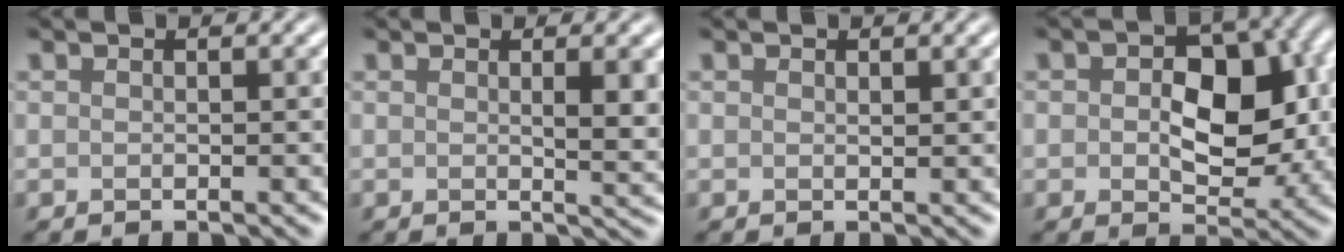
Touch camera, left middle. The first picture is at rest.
{"total": 3.0, "force": [0.7, 0.8, 2.8], "torque": [-0.034, -0.004, 0.010]}
{"total": 0.0}
{"total": 8.2, "force": [0.4, 5.1, 6.3], "torque": [-0.085, -0.001, 0.004]}